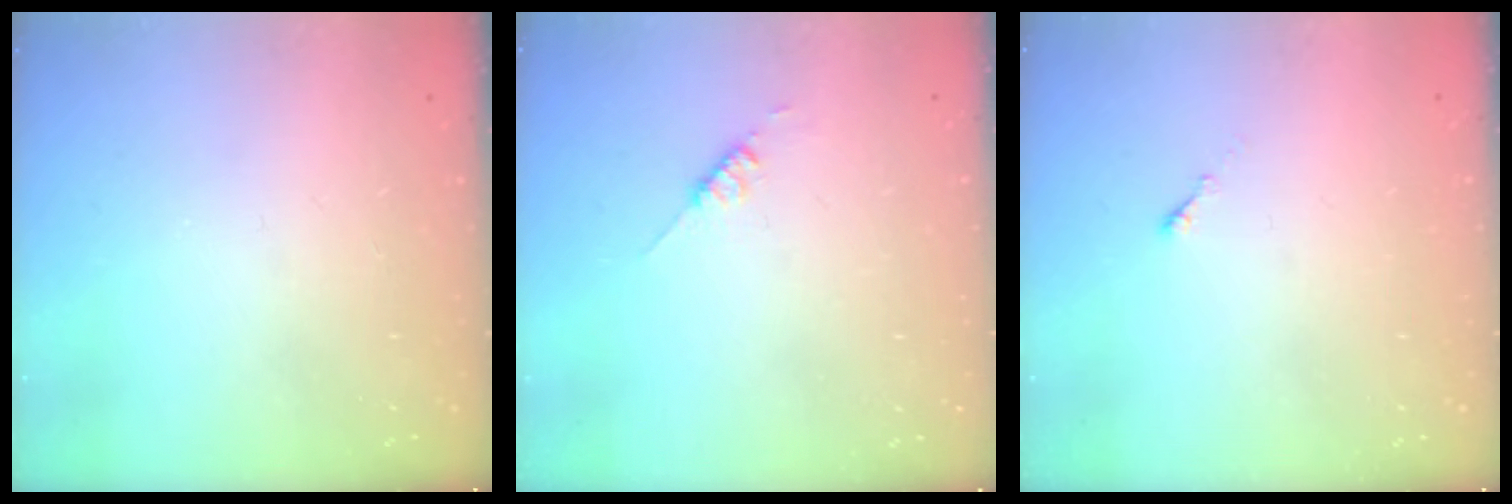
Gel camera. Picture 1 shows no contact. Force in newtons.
{"total": 2.6, "press": 2.6, "slide": 0.3}
{"total": 0.0}